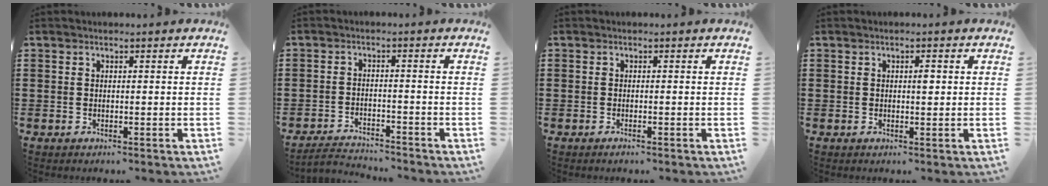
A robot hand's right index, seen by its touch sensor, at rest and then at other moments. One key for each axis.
{"total": 2.8, "fx": -2.8, "fy": 0.2, "fz": 0.1, "tx": -0.008, "ty": 0.002, "tz": -0.061}
{"total": 0.6, "fx": -0.4, "fy": 0.0, "fz": 0.4, "tx": -0.008, "ty": -0.002, "tz": -0.007}
{"total": 1.4, "fx": 0.2, "fy": 0.5, "fz": 1.3, "tx": -0.017, "ty": 0.000, "tz": 0.001}